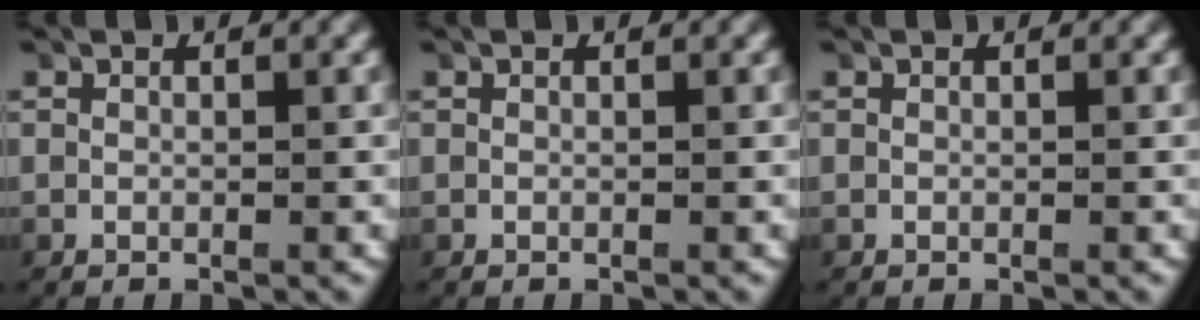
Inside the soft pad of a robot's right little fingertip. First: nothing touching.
{"total": 0.0}
{"total": 0.0}